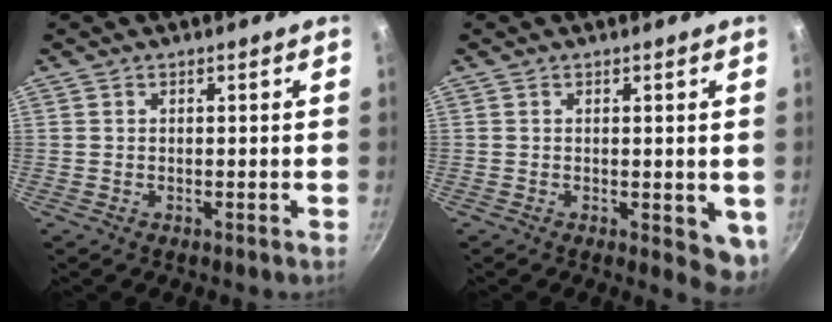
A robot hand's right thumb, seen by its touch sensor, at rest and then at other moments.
{"total": 5.2, "force": [-0.3, 2.1, 4.8], "torque": [-0.052, -0.014, -0.002]}